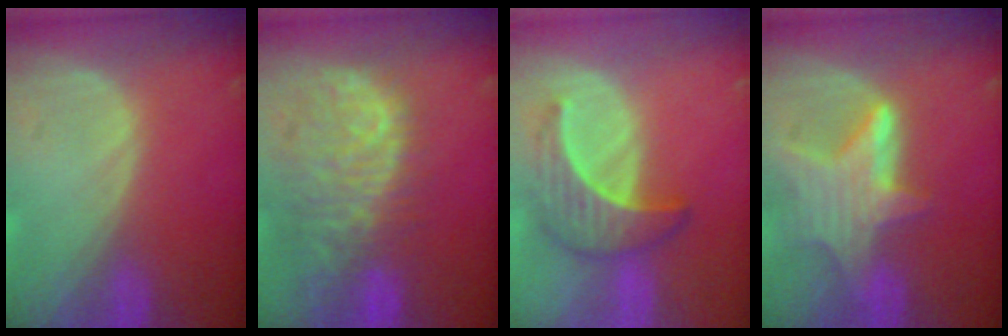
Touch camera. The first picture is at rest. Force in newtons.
{"total": 11.5, "press": 9.7, "slide": 6.1}
{"total": 6.8, "press": 6.2, "slide": 2.9}
{"total": 6.8, "press": 6.6, "slide": 1.7}